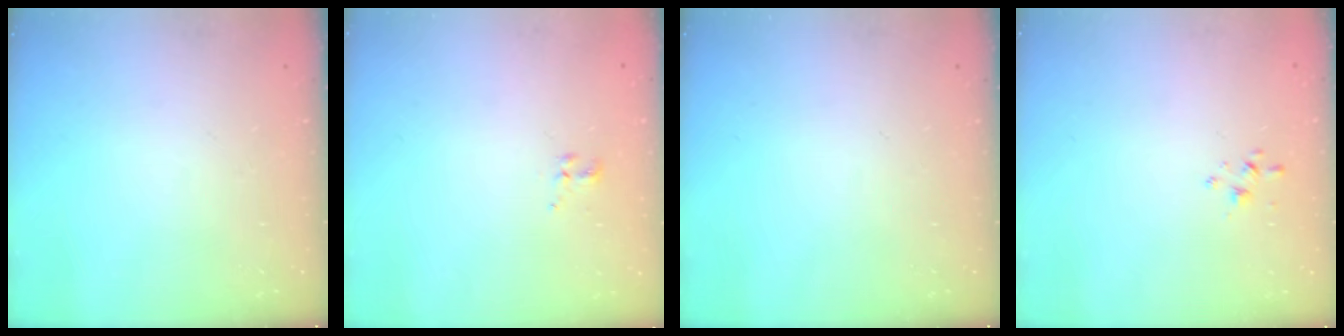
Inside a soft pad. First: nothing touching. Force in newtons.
{"total": 2.8, "press": 2.5, "slide": 1.3}
{"total": 0.0}
{"total": 1.7, "press": 1.7, "slide": 0.4}